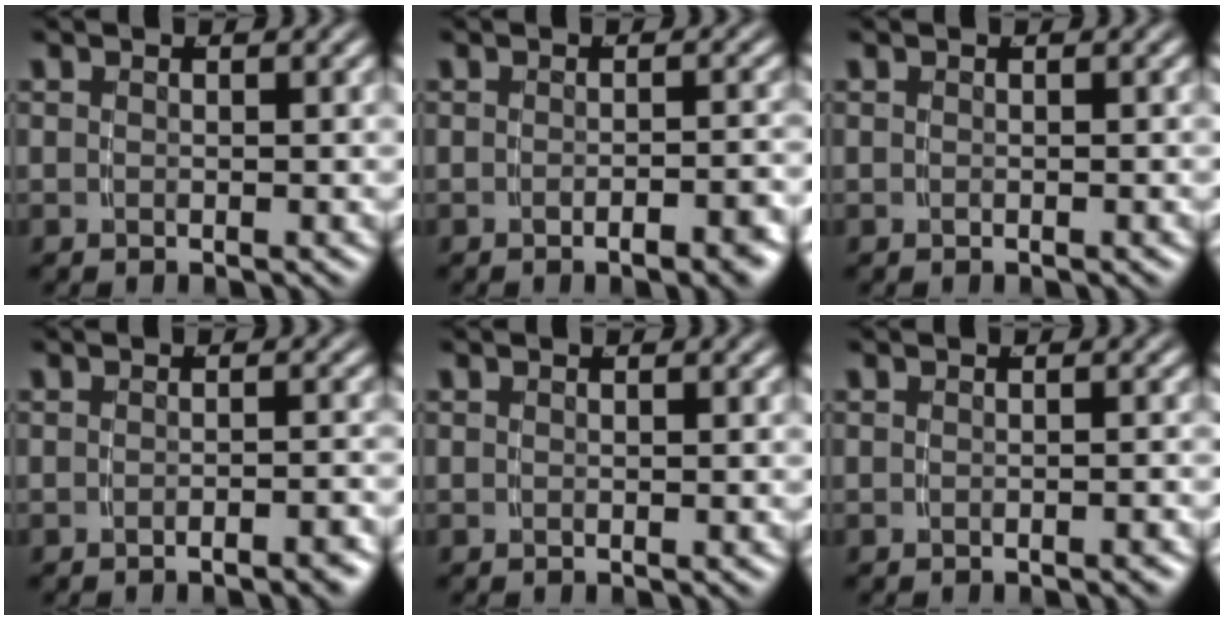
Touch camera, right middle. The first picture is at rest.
{"total": 2.2, "force": [-1.7, -0.2, 1.3], "torque": [-0.014, 0.006, -0.030]}
{"total": 0.0}
{"total": 1.8, "force": [-1.6, -0.1, 0.8], "torque": [-0.008, 0.008, -0.029]}
{"total": 0.0}
{"total": 0.6, "force": [-0.6, -0.1, 0.2], "torque": [-0.004, 0.005, -0.012]}